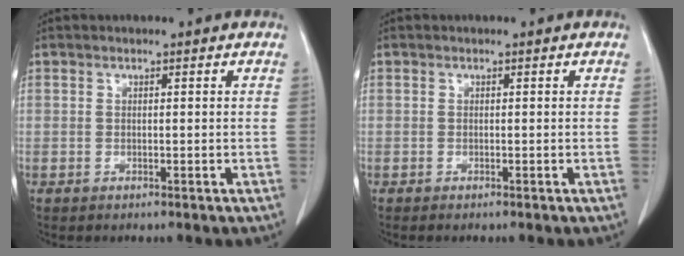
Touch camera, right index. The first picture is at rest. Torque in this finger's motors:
{"motor_torque": [0.05, -0.21, 0.06, 0.01]}